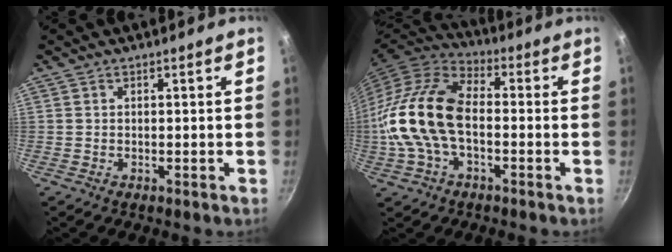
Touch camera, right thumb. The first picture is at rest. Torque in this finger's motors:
{"motor_torque": [1.25, 3.33, 1.45, -1.32, 0.32]}